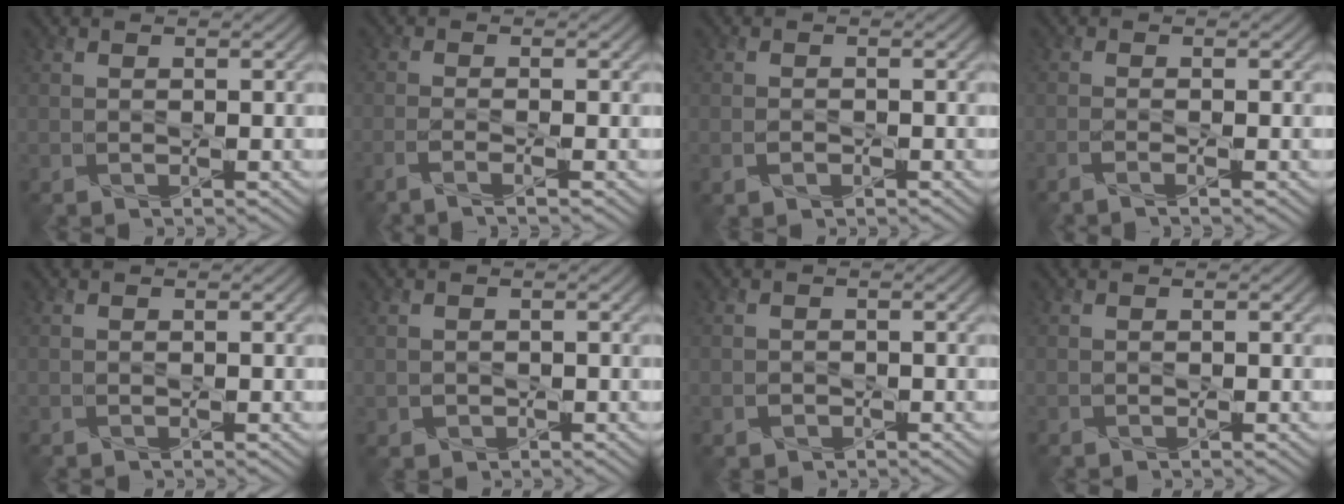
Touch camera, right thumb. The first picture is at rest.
{"total": 2.6, "force": [-1.6, 0.4, 2.0], "torque": [-0.032, 0.001, -0.048]}
{"total": 1.2, "force": [-0.6, 0.7, 0.8], "torque": [-0.017, -0.001, -0.012]}
{"total": 1.6, "force": [-1.0, 0.2, 1.2], "torque": [-0.019, 0.001, -0.031]}
{"total": 0.0}
{"total": 1.0, "force": [-0.1, 1.0, 0.2], "torque": [-0.007, -0.010, 0.001]}
{"total": 1.0, "force": [-0.5, 0.9, 0.3], "torque": [-0.004, -0.004, -0.010]}
{"total": 0.0}